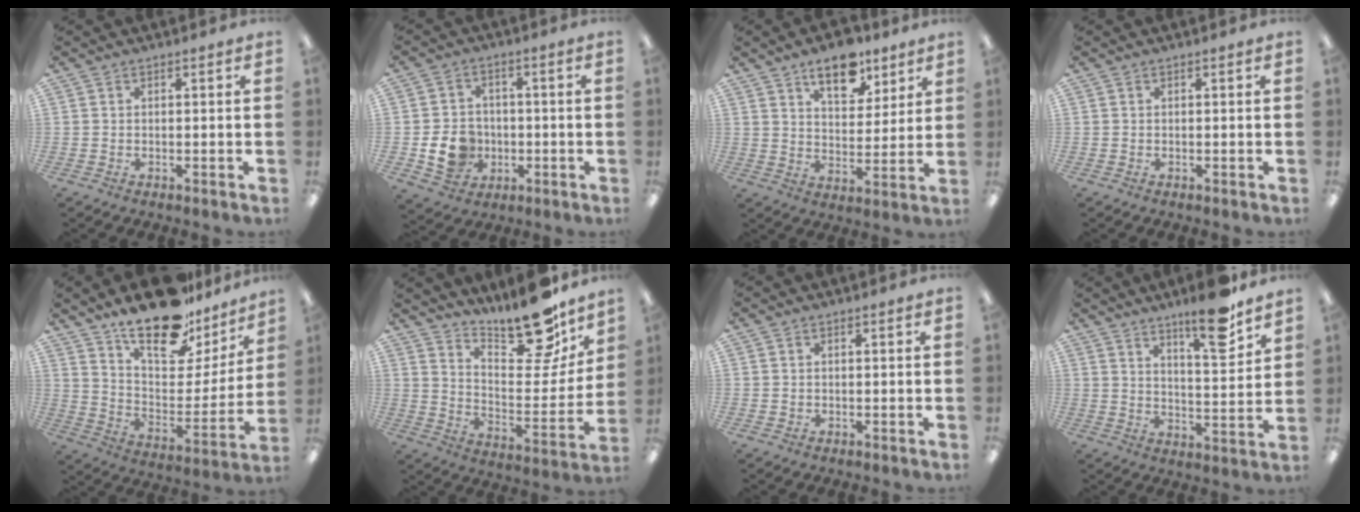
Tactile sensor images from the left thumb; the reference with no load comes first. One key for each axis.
{"total": 9.0, "fx": -2.3, "fy": 7.7, "fz": 4.0, "tx": -0.082, "ty": 0.017, "tz": -0.038}
{"total": 12.2, "fx": 8.6, "fy": 6.1, "fz": 6.2, "tx": -0.073, "ty": -0.043, "tz": 0.148}
{"total": 0.0}
{"total": 22.1, "fx": 17.1, "fy": 8.6, "fz": 11.0, "tx": -0.170, "ty": -0.115, "tz": 0.295}
{"total": 18.6, "fx": 16.1, "fy": 5.0, "fz": 7.9, "tx": -0.107, "ty": -0.130, "tz": 0.271}
{"total": 0.6, "fx": 0.2, "fy": 0.5, "fz": -0.1, "tx": 0.001, "ty": 0.004, "tz": 0.002}
{"total": 13.3, "fx": 10.0, "fy": 2.8, "fz": 8.2, "tx": -0.112, "ty": -0.063, "tz": 0.162}